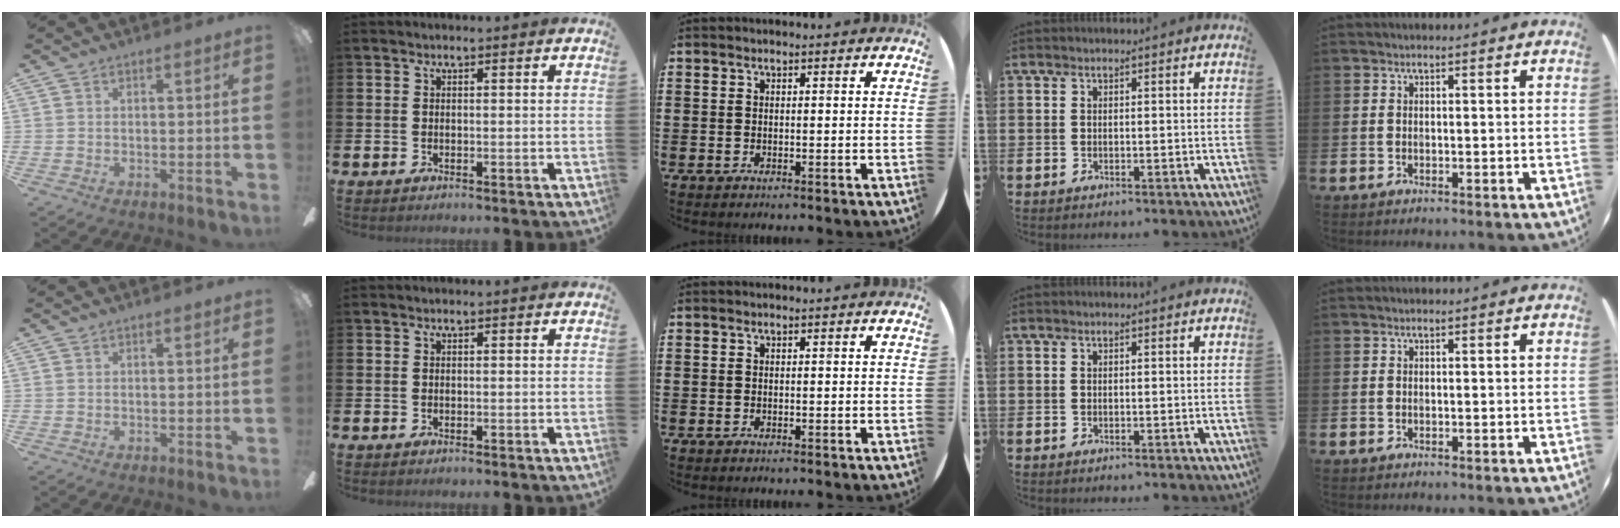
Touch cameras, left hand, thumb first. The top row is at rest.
{}